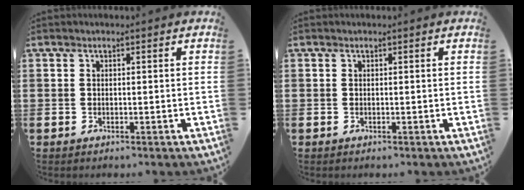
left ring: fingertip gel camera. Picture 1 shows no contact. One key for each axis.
{"total": 0.0}